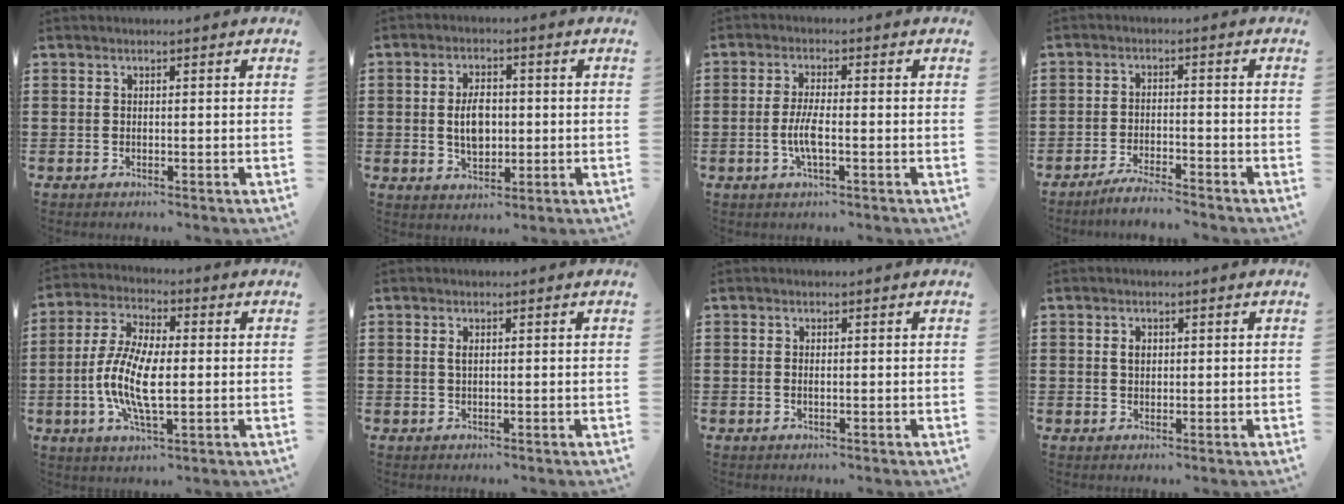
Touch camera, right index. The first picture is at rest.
{"total": 5.4, "force": [-0.1, 3.1, 4.4], "torque": [-0.071, 0.003, -0.006]}
{"total": 4.4, "force": [-1.0, 1.0, 4.2], "torque": [-0.094, -0.006, -0.026]}
{"total": 3.4, "force": [-3.3, -0.1, 1.0], "torque": [-0.019, 0.002, -0.066]}
{"total": 10.4, "force": [-1.5, 4.0, 9.5], "torque": [-0.210, -0.011, -0.032]}
{"total": 1.3, "force": [0.3, 0.5, 1.1], "torque": [-0.025, 0.004, 0.005]}
{"total": 0.7, "force": [-0.1, 0.2, 0.7], "torque": [-0.014, -0.001, -0.001]}
{"total": 1.7, "force": [0.4, 1.1, 1.2], "torque": [-0.025, 0.007, 0.007]}